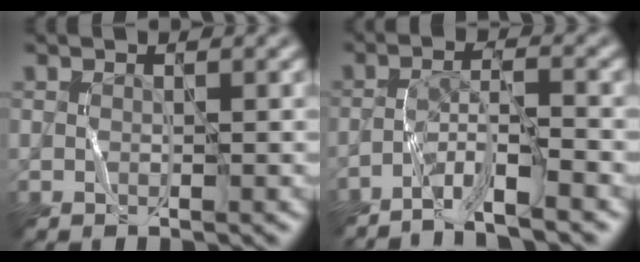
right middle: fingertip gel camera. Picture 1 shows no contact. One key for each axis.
{"total": 4.2, "fx": -3.4, "fy": 0.1, "fz": 2.4, "tx": -0.044, "ty": 0.012, "tz": -0.069}